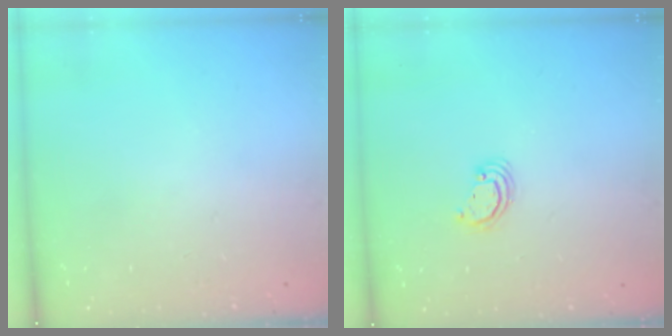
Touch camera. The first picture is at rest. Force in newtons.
{"total": 2.7, "press": 2.7, "slide": 0.2}